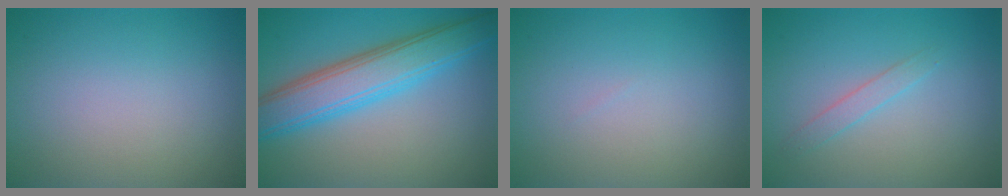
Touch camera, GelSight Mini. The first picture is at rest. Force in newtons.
{"total": 6.7, "press": 6.7, "slide": 0.4}
{"total": 0.0}
{"total": 1.3, "press": 1.3, "slide": 0.1}